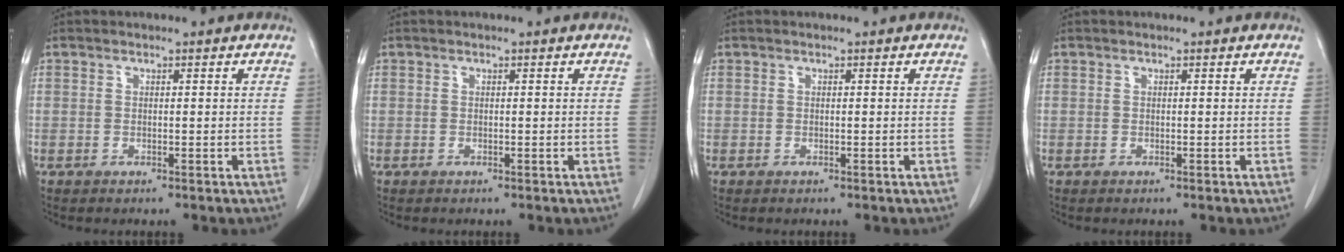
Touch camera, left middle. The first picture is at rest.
{"total": 0.0}
{"total": 0.0}
{"total": 0.0}